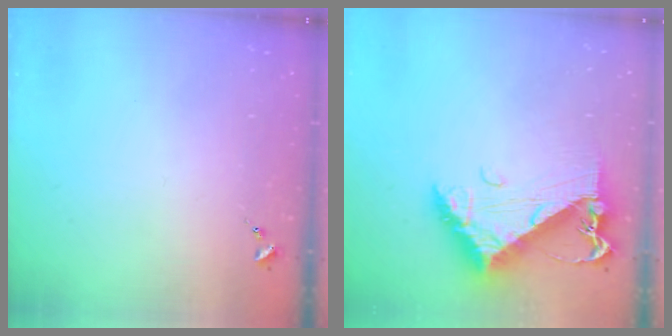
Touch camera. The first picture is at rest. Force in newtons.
{"total": 11.4, "press": 11.3, "slide": 1.4}